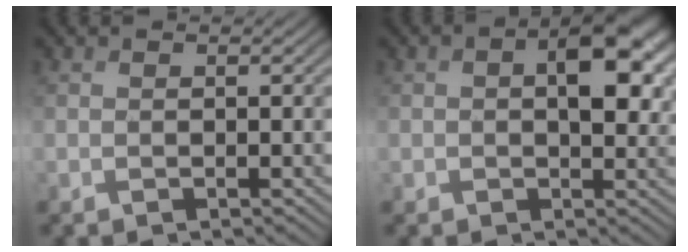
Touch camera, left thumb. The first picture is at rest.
{"total": 7.0, "force": [1.5, 4.0, 5.6], "torque": [-0.076, 0.000, 0.022]}